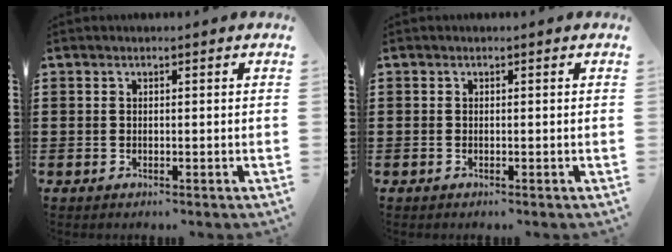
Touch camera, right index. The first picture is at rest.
{"total": 0.0}